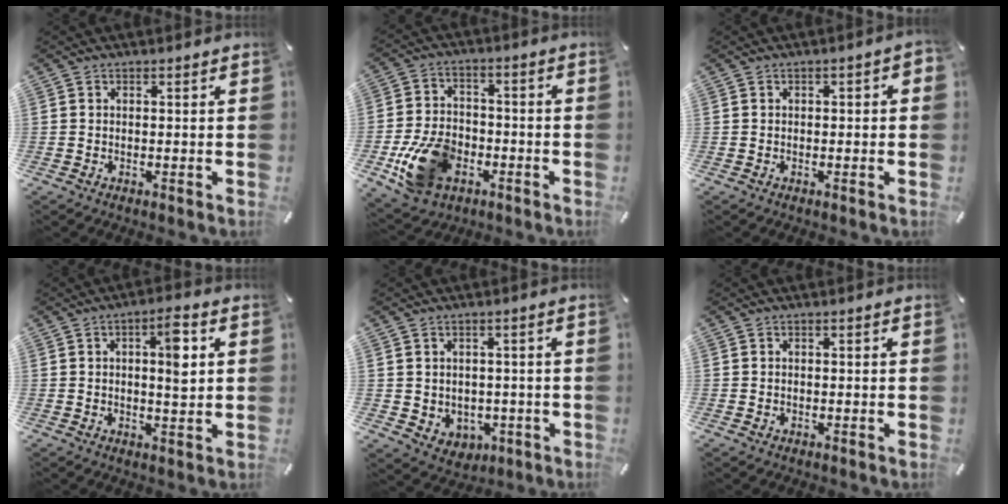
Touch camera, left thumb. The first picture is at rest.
{"total": 14.1, "force": [-5.1, 10.0, 8.5], "torque": [-0.168, 0.028, -0.085]}
{"total": 1.5, "force": [-0.5, 0.8, 1.1], "torque": [-0.019, 0.005, -0.010]}
{"total": 7.4, "force": [1.7, 2.3, 6.8], "torque": [-0.101, -0.006, 0.021]}
{"total": 4.5, "force": [1.1, 4.4, 0.4], "torque": [-0.004, -0.011, 0.022]}
{"total": 0.6, "force": [-0.1, 0.5, 0.3], "torque": [-0.005, 0.003, -0.003]}